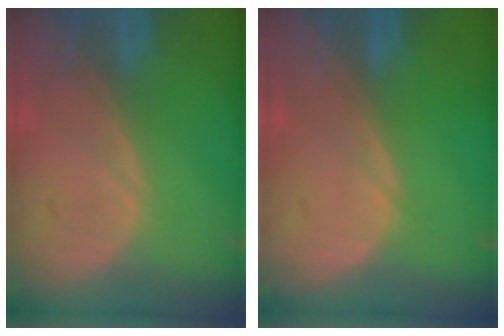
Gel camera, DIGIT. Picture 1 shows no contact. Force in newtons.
{"total": 0.0}